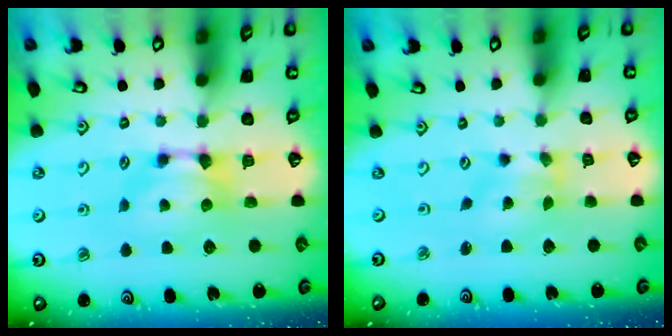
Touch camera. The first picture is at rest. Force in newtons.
{"total": 1.3, "press": 0.7, "slide": 1.1}